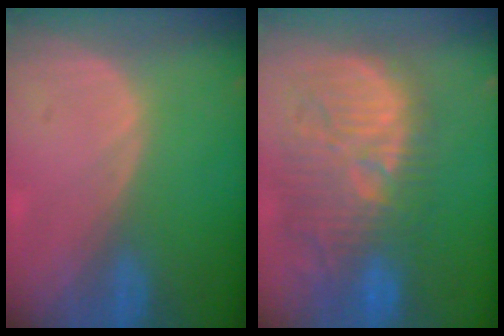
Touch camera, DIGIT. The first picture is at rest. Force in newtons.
{"total": 12.8, "press": 12.1, "slide": 4.2}